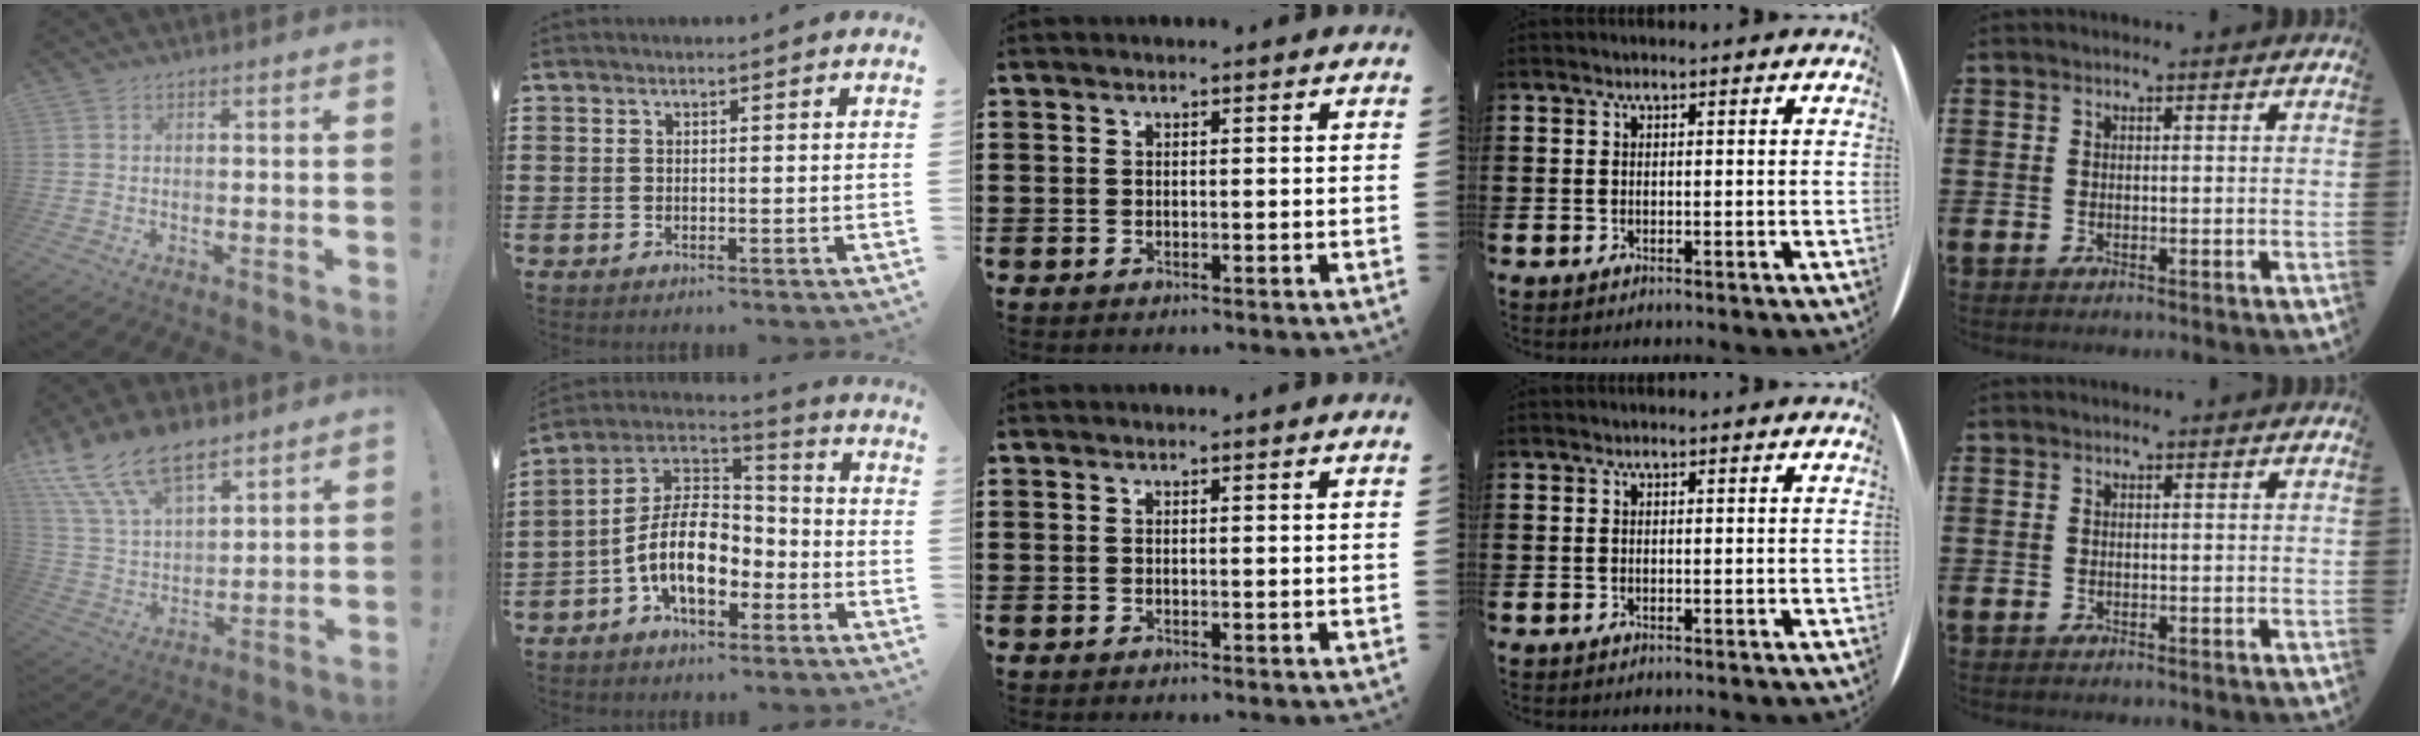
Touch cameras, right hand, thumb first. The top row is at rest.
{"thumb": {"total": 16.6, "force": [11.7, 8.0, 8.7], "torque": [-0.176, -0.071, 0.218]}, "index": {"total": 10.3, "force": [-3.8, 5.6, 7.7], "torque": [-0.194, -0.004, -0.080]}}